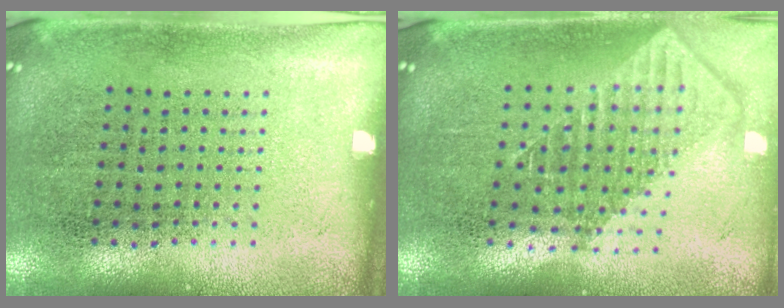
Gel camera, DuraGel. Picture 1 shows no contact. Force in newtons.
{"total": 1.9, "press": 1.5, "slide": 1.2}